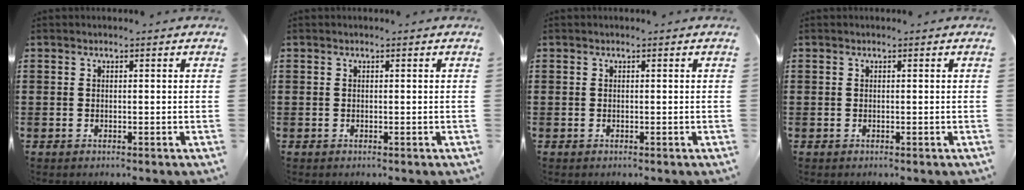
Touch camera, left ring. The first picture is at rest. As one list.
[{"total": 0.0}, {"total": 0.0}, {"total": 0.0}]